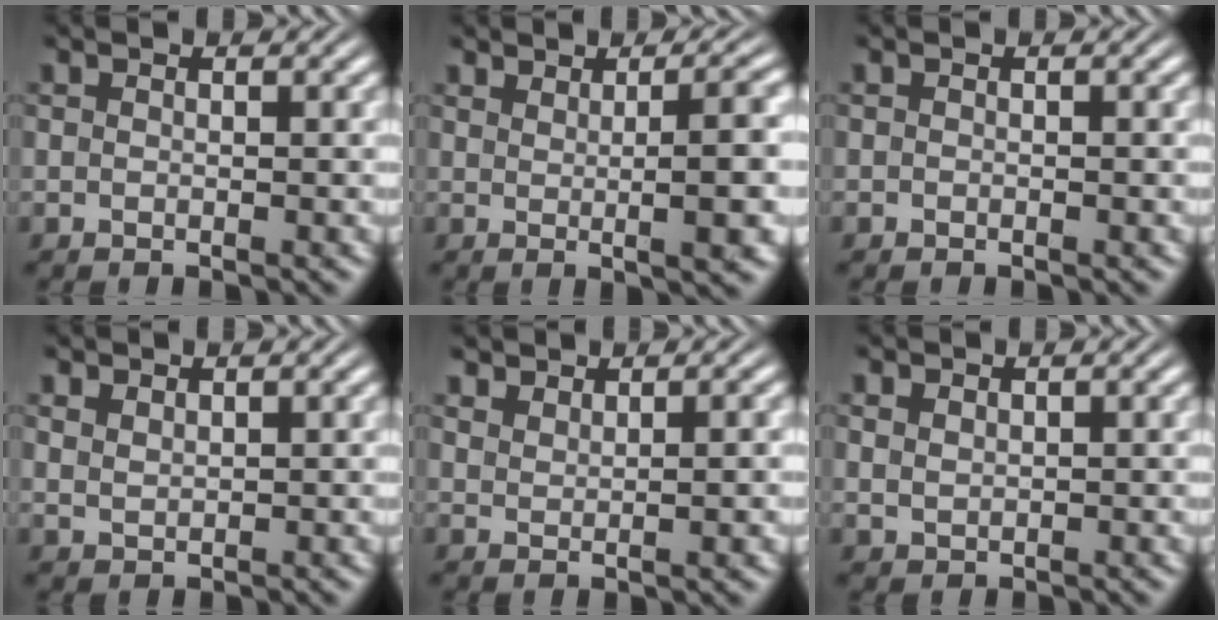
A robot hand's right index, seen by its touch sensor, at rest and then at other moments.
{"total": 3.5, "force": [0.9, -0.4, 3.3], "torque": [-0.042, 0.002, 0.019]}
{"total": 0.0}
{"total": 1.2, "force": [1.1, 0.3, 0.3], "torque": [-0.009, -0.004, 0.032]}
{"total": 1.8, "force": [1.6, -0.4, 0.6], "torque": [-0.007, -0.002, 0.038]}
{"total": 1.1, "force": [0.8, 0.7, 0.5], "torque": [-0.014, -0.007, 0.027]}